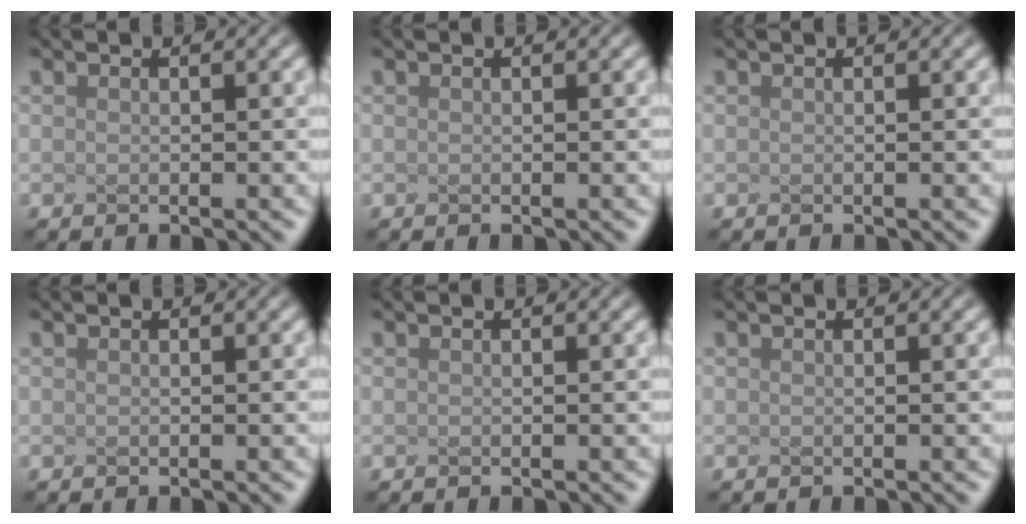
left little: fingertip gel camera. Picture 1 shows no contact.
{"total": 0.0}
{"total": 0.0}
{"total": 0.0}
{"total": 0.0}
{"total": 0.0}